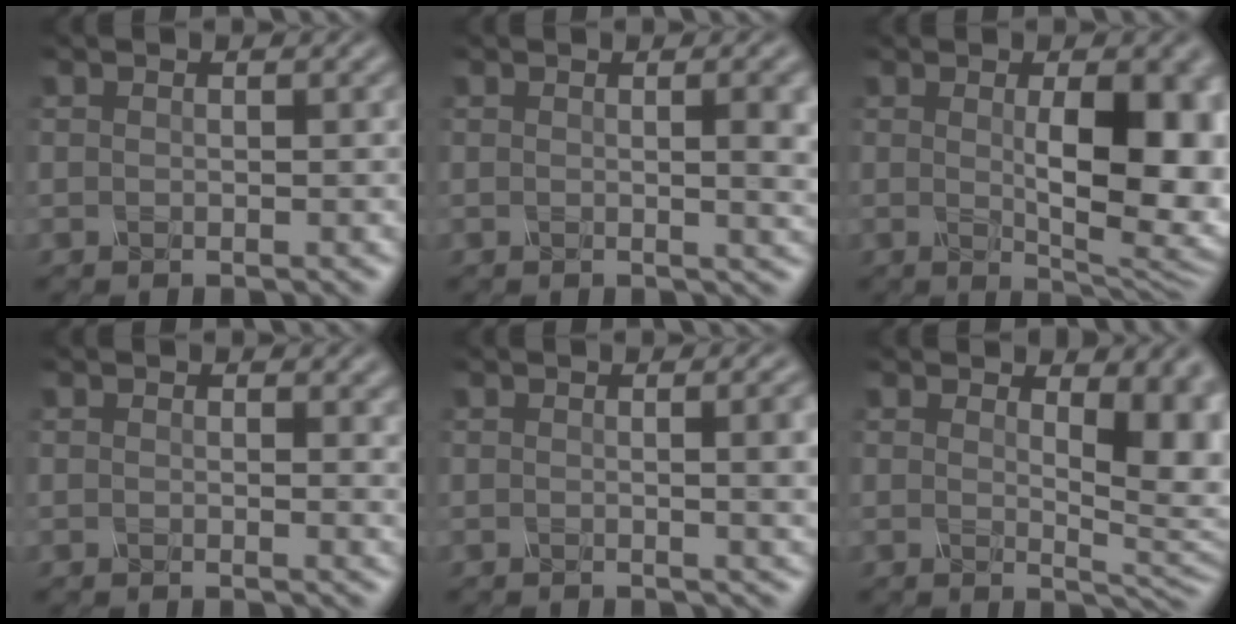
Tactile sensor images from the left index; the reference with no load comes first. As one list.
[{"total": 4.6, "force": [0.6, 1.5, 4.3], "torque": [-0.036, 0.003, 0.010]}, {"total": 8.9, "force": [0.3, 2.7, 8.4], "torque": [-0.115, -0.007, 0.012]}, {"total": 1.4, "force": [0.8, 0.5, 1.0], "torque": [-0.004, 0.000, 0.012]}, {"total": 5.8, "force": [0.5, 2.3, 5.3], "torque": [-0.025, 0.009, 0.005]}, {"total": 6.9, "force": [1.7, 2.8, 6.1], "torque": [-0.056, -0.007, 0.030]}]